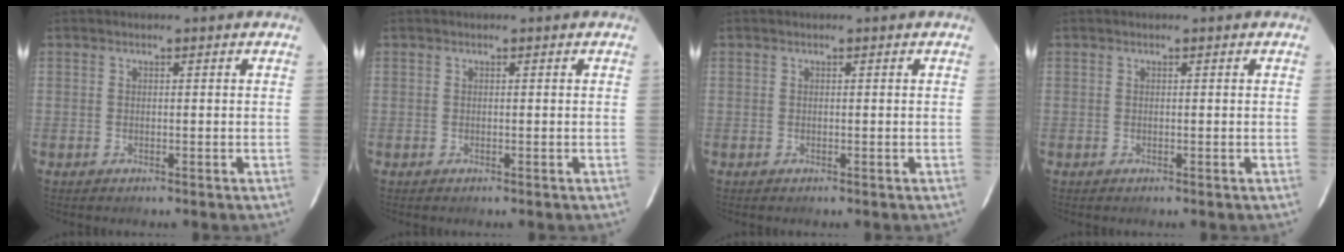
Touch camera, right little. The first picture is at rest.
{"total": 0.0}
{"total": 0.0}
{"total": 0.0}